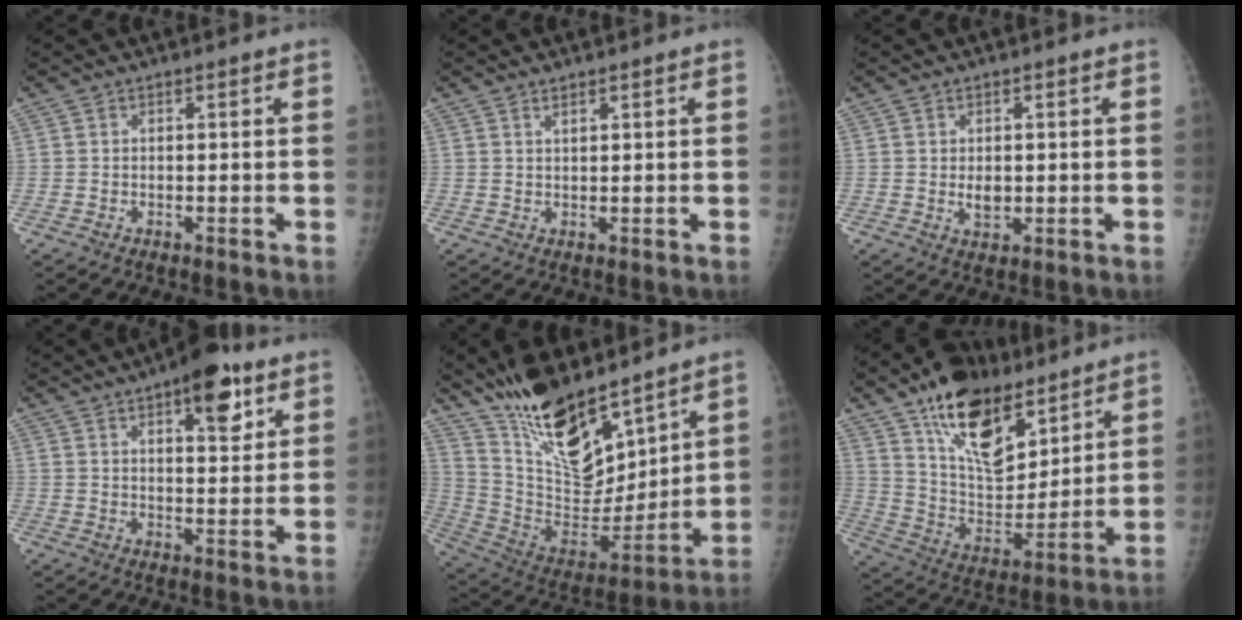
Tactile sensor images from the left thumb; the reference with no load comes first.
{"total": 1.2, "force": [1.0, 0.3, 0.7], "torque": [-0.010, -0.006, 0.019]}
{"total": 2.8, "force": [0.1, 1.8, 2.1], "torque": [-0.026, -0.005, 0.007]}
{"total": 10.4, "force": [5.6, 4.1, 7.8], "torque": [-0.083, -0.023, 0.075]}
{"total": 22.2, "force": [16.3, 8.4, 12.6], "torque": [-0.181, -0.088, 0.301]}
{"total": 20.9, "force": [13.5, 10.3, 12.2], "torque": [-0.152, -0.071, 0.240]}